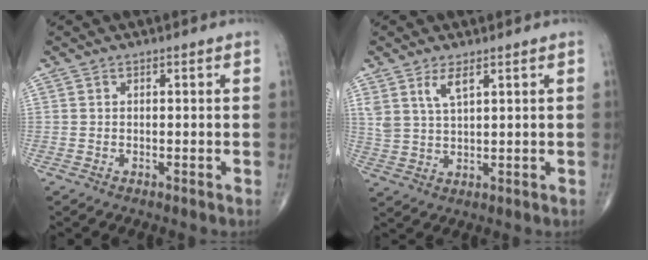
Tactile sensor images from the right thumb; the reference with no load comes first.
{"total": 4.6, "force": [2.7, 1.6, 3.4], "torque": [-0.069, -0.012, 0.059]}